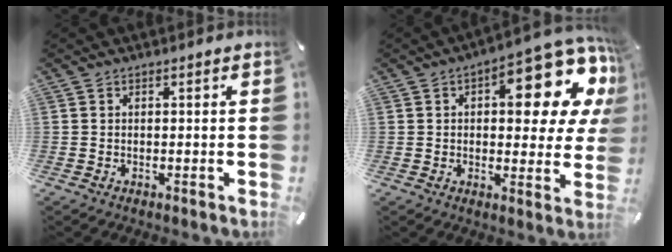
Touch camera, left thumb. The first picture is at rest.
{"total": 16.3, "force": [7.4, 6.9, 12.8], "torque": [-0.156, -0.063, 0.116]}